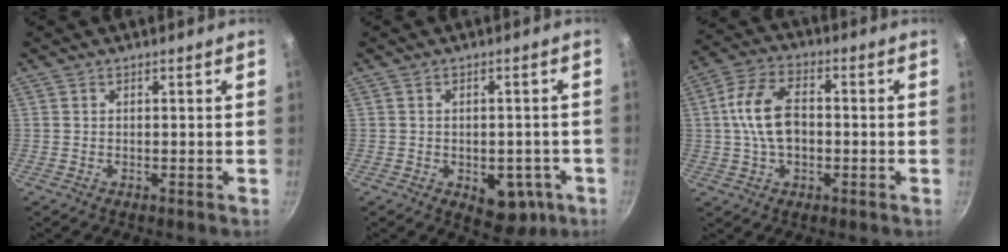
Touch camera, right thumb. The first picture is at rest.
{"total": 8.5, "force": [-2.9, 5.3, 6.0], "torque": [-0.041, 0.008, -0.025]}
{"total": 11.1, "force": [-0.2, 6.9, 8.6], "torque": [-0.153, 0.028, -0.011]}